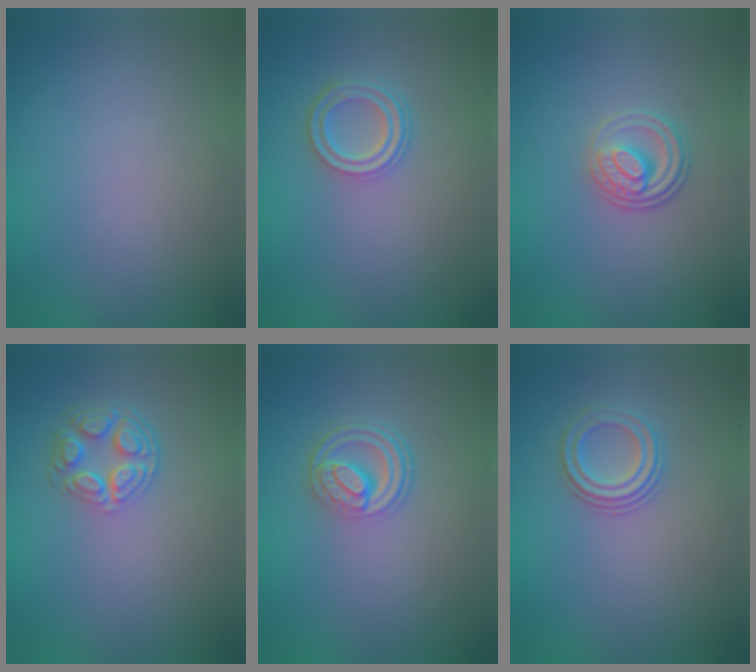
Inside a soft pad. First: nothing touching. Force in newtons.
{"total": 3.2, "press": 2.5, "slide": 2.1}
{"total": 2.7, "press": 2.5, "slide": 0.9}
{"total": 4.2, "press": 3.2, "slide": 2.7}
{"total": 4.2, "press": 3.1, "slide": 2.8}
{"total": 2.6, "press": 2.3, "slide": 1.2}